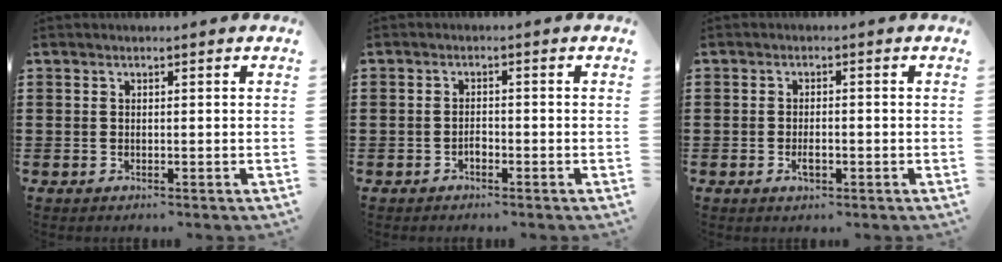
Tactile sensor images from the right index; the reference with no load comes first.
{"total": 1.4, "force": [-1.0, 0.7, 0.7], "torque": [-0.016, 0.001, -0.019]}
{"total": 2.2, "force": [-0.7, 0.9, 1.9], "torque": [-0.035, 0.003, -0.012]}